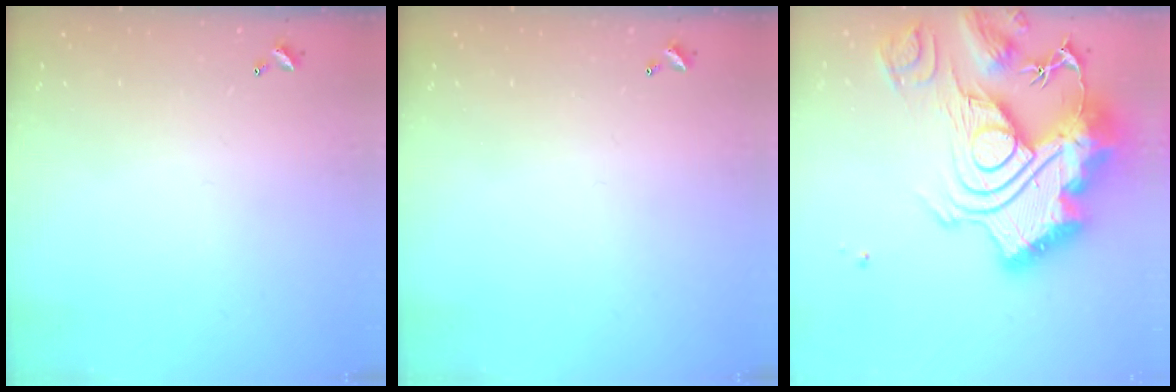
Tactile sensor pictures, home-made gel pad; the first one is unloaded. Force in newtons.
{"total": 0.0}
{"total": 0.7, "press": 0.7, "slide": 0.0}